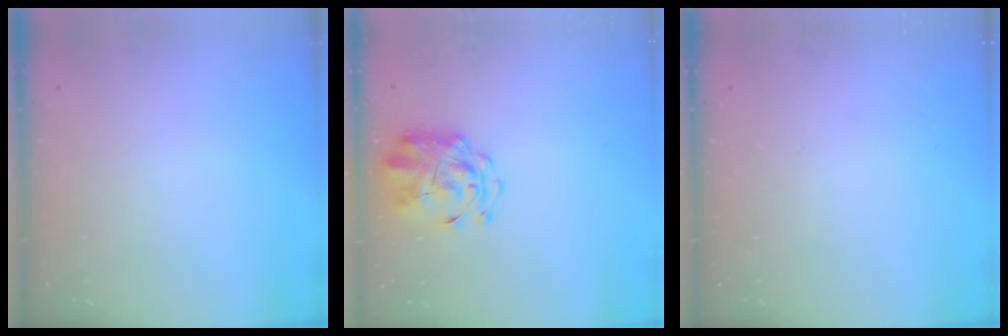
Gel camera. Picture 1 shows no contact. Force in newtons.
{"total": 3.6, "press": 3.3, "slide": 1.3}
{"total": 0.0}